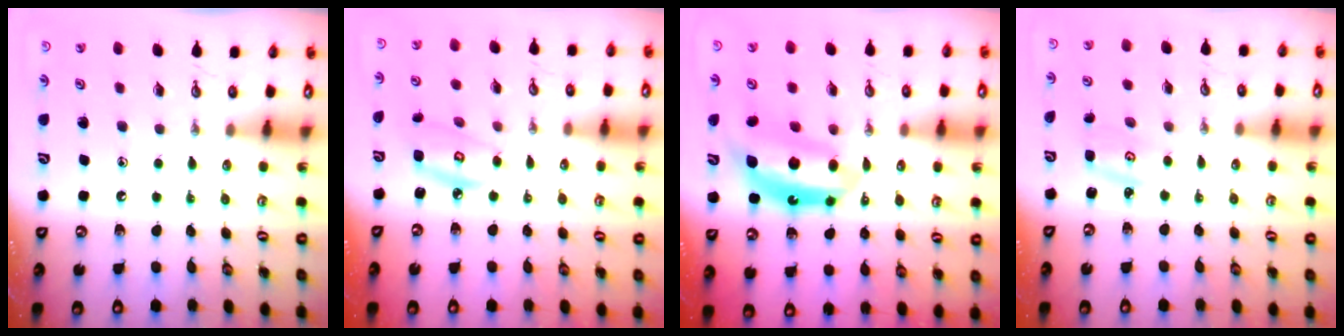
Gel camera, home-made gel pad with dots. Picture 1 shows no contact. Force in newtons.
{"total": 6.0, "press": 6.0, "slide": 0.4}
{"total": 11.2, "press": 11.2, "slide": 1.3}
{"total": 2.8, "press": 2.8, "slide": 0.3}